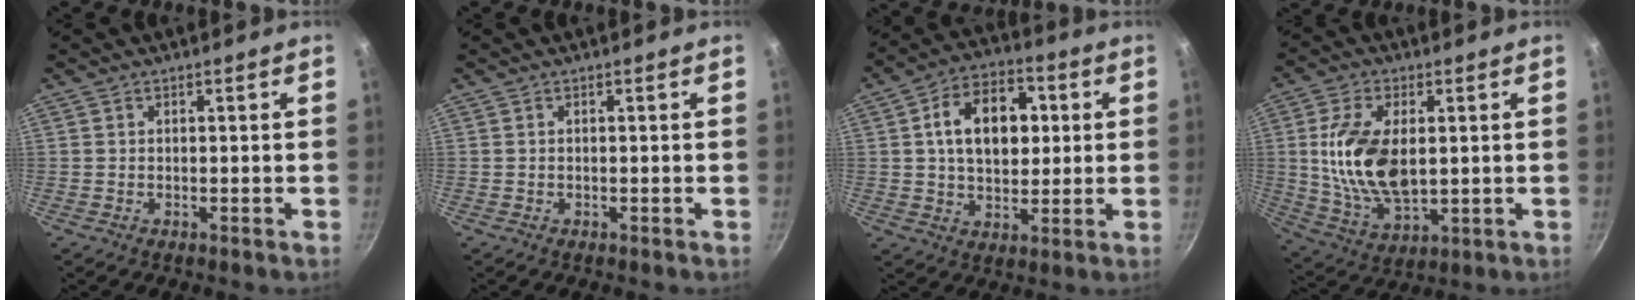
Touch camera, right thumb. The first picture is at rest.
{"total": 0.0}
{"total": 14.8, "force": [2.7, 10.1, 10.5], "torque": [-0.129, 0.013, 0.035]}
{"total": 15.2, "force": [1.7, 8.5, 12.5], "torque": [-0.226, -0.012, 0.040]}